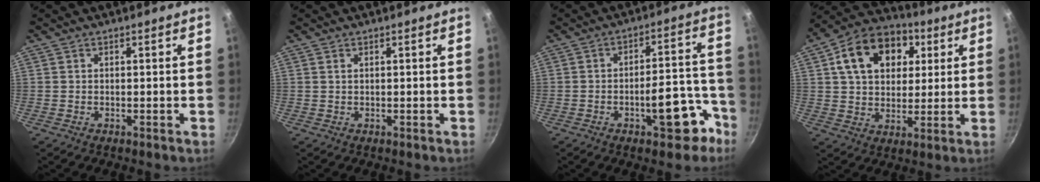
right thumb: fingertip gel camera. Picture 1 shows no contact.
{"total": 0.5, "force": [0.3, 0.3, 0.3], "torque": [-0.006, 0.001, 0.005]}
{"total": 12.0, "force": [-5.9, 5.2, 9.0], "torque": [-0.076, 0.063, -0.073]}
{"total": 17.6, "force": [5.9, 12.6, 10.8], "torque": [-0.155, 0.013, 0.087]}